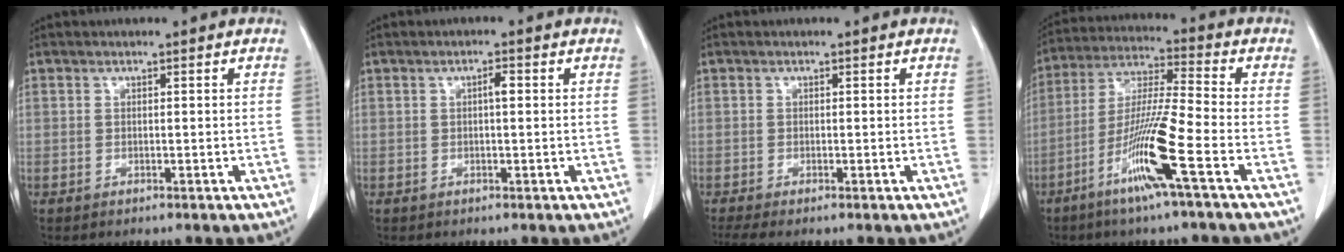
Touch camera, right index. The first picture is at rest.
{"total": 1.5, "force": [0.2, 0.3, 1.4], "torque": [-0.023, 0.004, 0.003]}
{"total": 1.9, "force": [-1.2, 0.1, 1.5], "torque": [-0.035, -0.005, -0.024]}
{"total": 12.3, "force": [-5.7, -0.9, 10.8], "torque": [-0.213, -0.013, -0.114]}